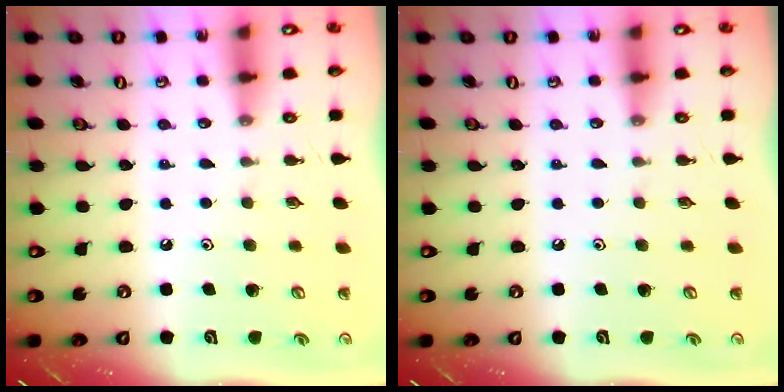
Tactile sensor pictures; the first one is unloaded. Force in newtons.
{"total": 0.0}